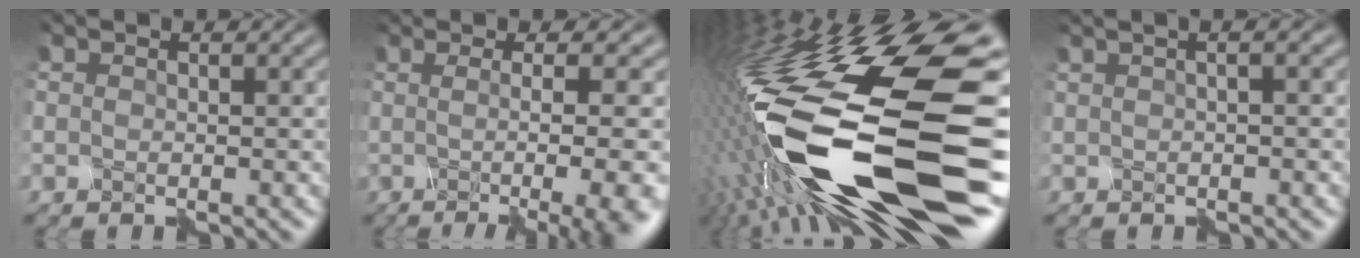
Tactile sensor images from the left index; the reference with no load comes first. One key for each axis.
{"total": 9.5, "fx": -1.4, "fy": 2.1, "fz": 9.1, "tx": -0.076, "ty": 0.007, "tz": -0.016}
{"total": 18.2, "fx": -6.6, "fy": 3.2, "fz": 16.7, "tx": -0.313, "ty": -0.004, "tz": -0.116}
{"total": 1.1, "fx": -0.1, "fy": -1.0, "fz": 0.5, "tx": -0.009, "ty": 0.005, "tz": 0.008}